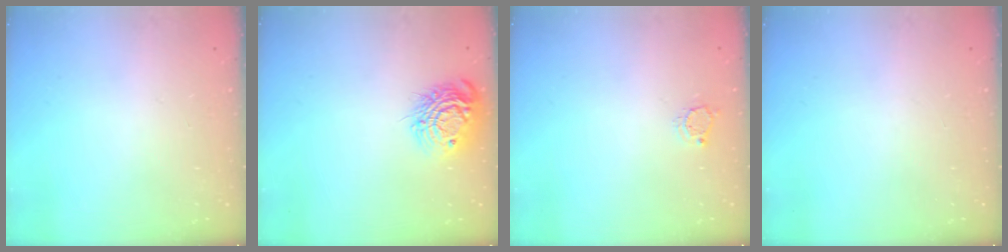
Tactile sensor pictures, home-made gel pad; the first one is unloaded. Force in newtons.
{"total": 12.5, "press": 12.5, "slide": 0.8}
{"total": 4.2, "press": 4.2, "slide": 0.0}
{"total": 0.0}